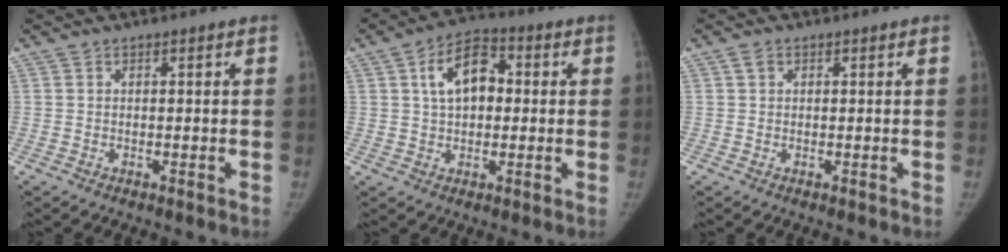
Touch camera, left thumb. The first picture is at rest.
{"total": 9.6, "force": [1.9, 6.0, 7.2], "torque": [-0.106, 0.015, 0.023]}
{"total": 1.0, "force": [0.5, 0.7, 0.5], "torque": [-0.009, 0.004, 0.009]}